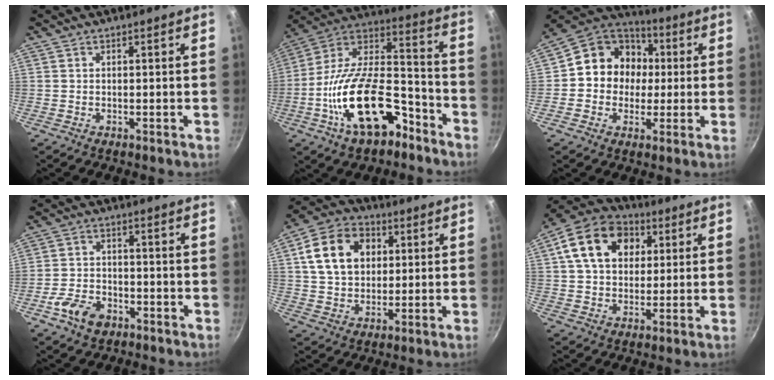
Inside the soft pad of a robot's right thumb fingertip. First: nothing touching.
{"total": 23.0, "force": [-10.3, 11.6, 16.9], "torque": [-0.270, 0.080, -0.180]}
{"total": 13.7, "force": [1.0, 12.1, 6.3], "torque": [-0.061, 0.025, -0.001]}
{"total": 7.6, "force": [-3.9, 4.9, 4.3], "torque": [-0.073, 0.029, -0.075]}
{"total": 14.8, "force": [4.0, 11.1, 9.1], "torque": [-0.140, 0.007, 0.061]}
{"total": 16.4, "force": [5.0, 12.0, 9.9], "torque": [-0.153, 0.015, 0.071]}